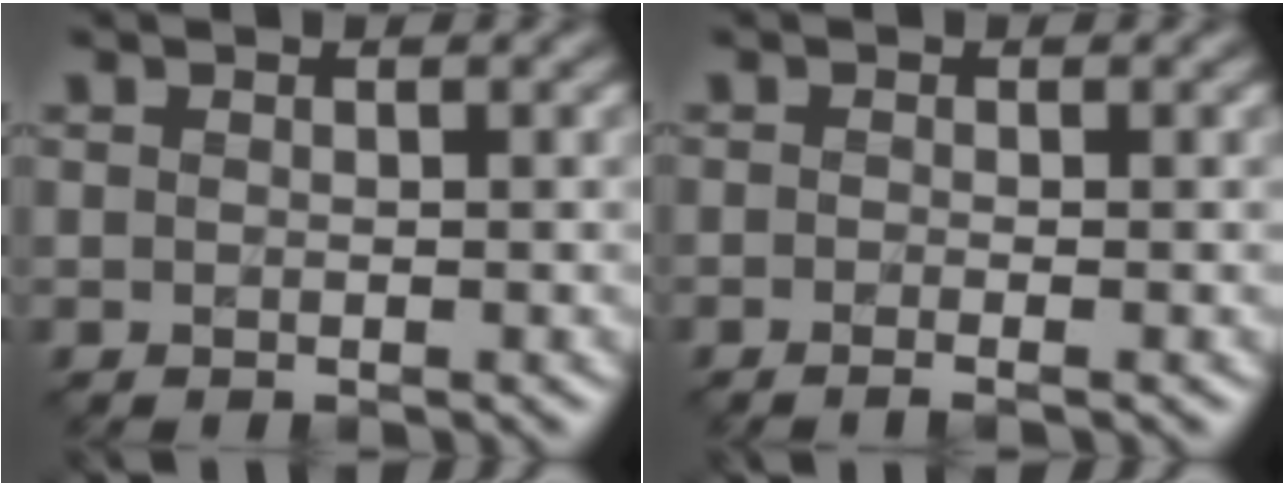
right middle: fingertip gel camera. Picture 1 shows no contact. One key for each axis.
{"total": 1.2, "fx": -0.6, "fy": 0.3, "fz": 1.0, "tx": -0.013, "ty": -0.009, "tz": -0.017}